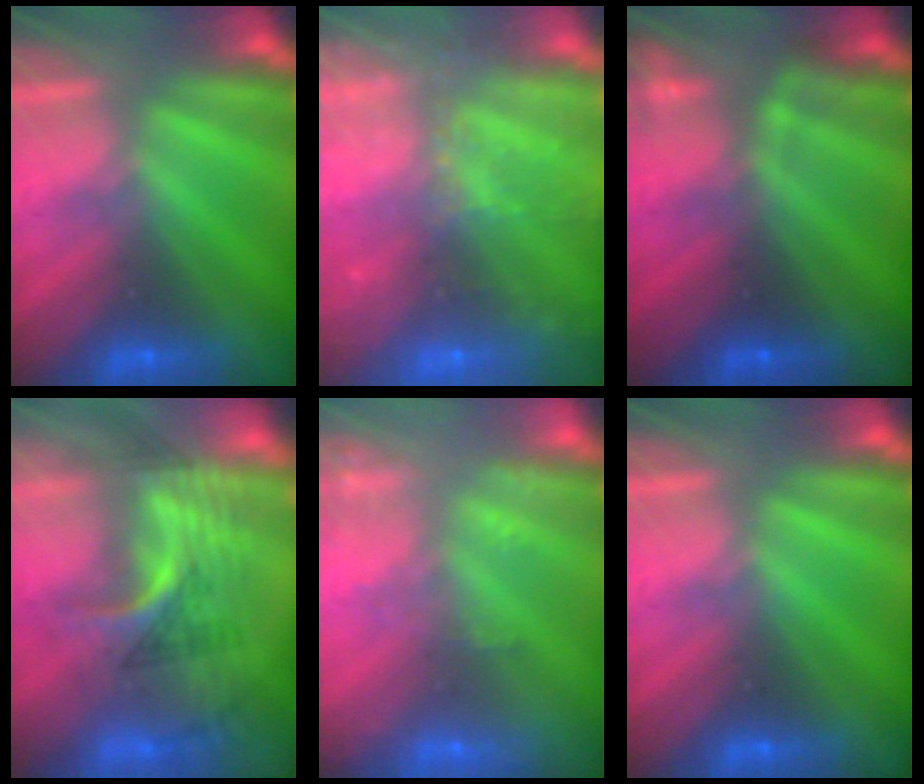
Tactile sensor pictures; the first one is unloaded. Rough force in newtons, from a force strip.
{"total": 9.6}
{"total": 2.4}
{"total": 2.8}
{"total": 7.1}
{"total": 0.0}